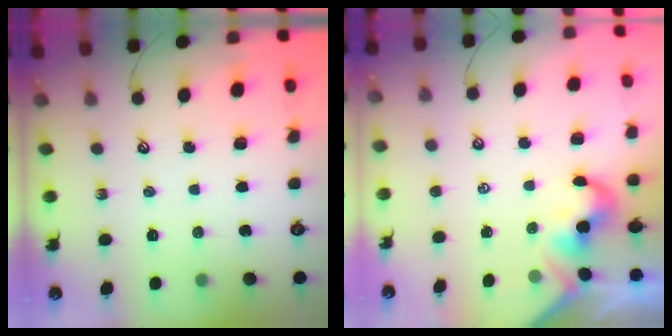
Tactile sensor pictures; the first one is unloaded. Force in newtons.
{"total": 2.1, "press": 2.0, "slide": 0.5}